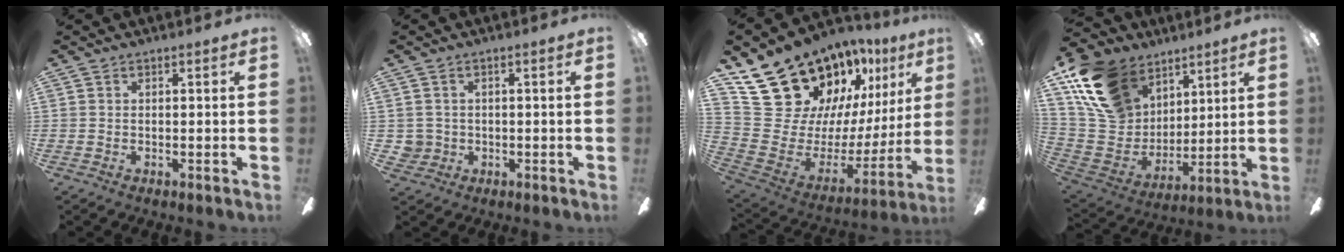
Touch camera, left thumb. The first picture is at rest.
{"total": 3.3, "force": [0.2, 3.3, 0.3], "torque": [-0.013, 0.010, 0.005]}
{"total": 22.6, "force": [18.1, 11.6, 7.0], "torque": [-0.121, -0.132, 0.356]}
{"total": 19.6, "force": [11.5, 13.3, 8.6], "torque": [-0.206, -0.043, 0.222]}